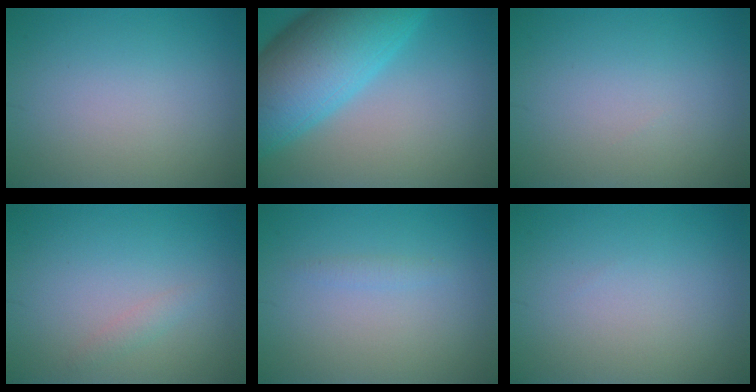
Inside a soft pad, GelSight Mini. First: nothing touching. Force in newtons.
{"total": 12.3, "press": 12.3, "slide": 0.5}
{"total": 0.0}
{"total": 1.0, "press": 0.9, "slide": 0.1}
{"total": 0.7, "press": 0.7, "slide": 0.1}
{"total": 0.0}